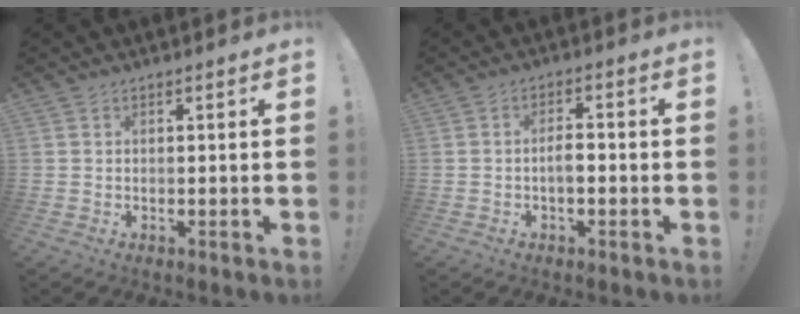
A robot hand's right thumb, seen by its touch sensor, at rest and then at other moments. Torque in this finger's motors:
{"motor_torque": [-0.08, 0.12, 0.11, 0.29, 0.02]}